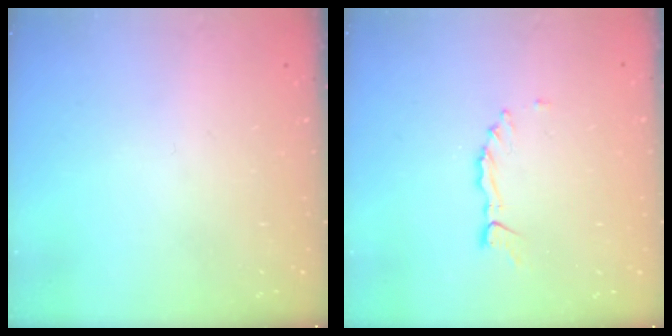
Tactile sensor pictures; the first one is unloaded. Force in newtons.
{"total": 0.9, "press": 0.9, "slide": 0.1}